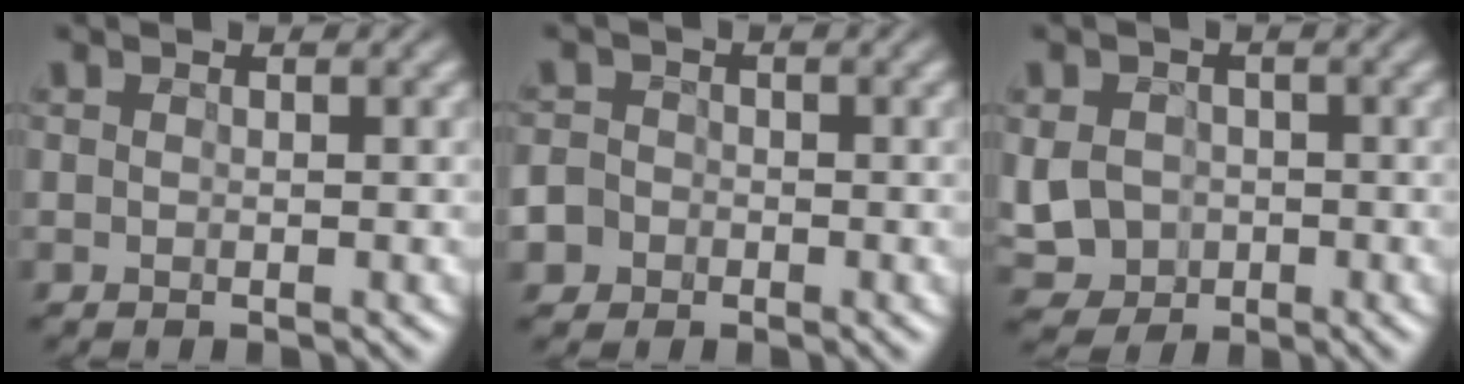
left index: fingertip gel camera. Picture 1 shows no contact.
{"total": 6.0, "force": [-3.3, 4.9, 1.1], "torque": [-0.039, -0.010, -0.071]}
{"total": 5.6, "force": [-1.1, 5.0, 2.4], "torque": [-0.066, 0.004, -0.032]}